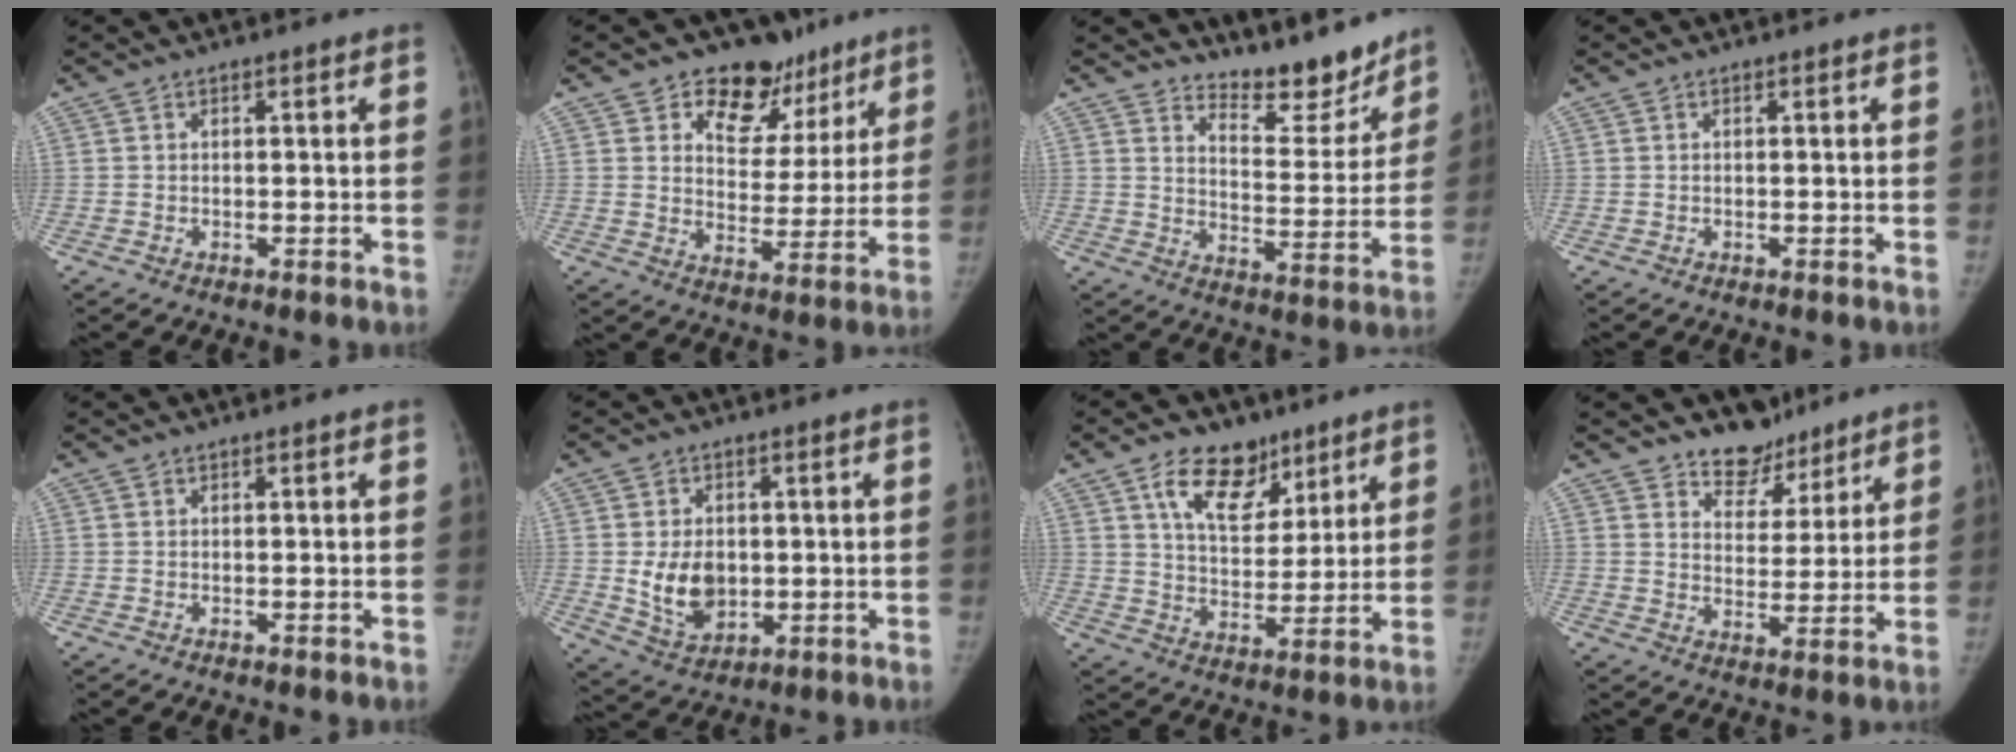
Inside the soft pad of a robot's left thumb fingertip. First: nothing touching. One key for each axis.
{"total": 13.4, "fx": 9.0, "fy": 8.9, "fz": 4.4, "tx": 0.002, "ty": -0.036, "tz": 0.131}
{"total": 11.5, "fx": 10.6, "fy": 3.6, "fz": 2.8, "tx": -0.009, "ty": -0.094, "tz": 0.161}
{"total": 0.0}
{"total": 0.0}
{"total": 8.9, "fx": -0.2, "fy": 6.5, "fz": 6.1, "tx": -0.079, "ty": -0.010, "tz": 0.012}
{"total": 12.4, "fx": 7.3, "fy": 7.5, "fz": 6.7, "tx": -0.079, "ty": -0.040, "tz": 0.126}
{"total": 8.0, "fx": 6.4, "fy": 4.6, "fz": 1.1, "tx": 0.024, "ty": -0.048, "tz": 0.113}